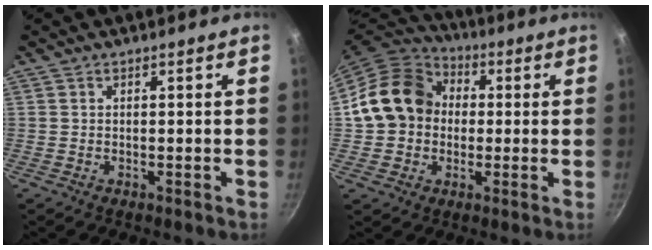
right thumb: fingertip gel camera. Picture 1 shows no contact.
{"total": 15.7, "force": [1.4, 13.2, 8.3], "torque": [-0.122, 0.032, 0.014]}